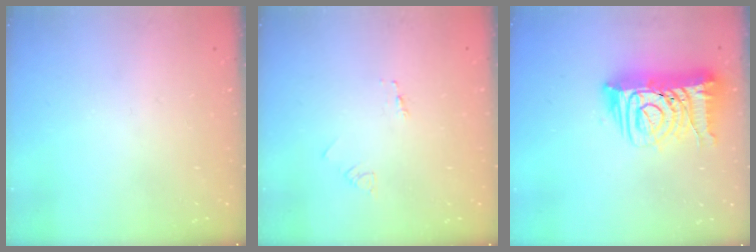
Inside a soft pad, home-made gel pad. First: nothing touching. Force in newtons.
{"total": 1.7, "press": 1.7, "slide": 0.2}
{"total": 16.8, "press": 16.7, "slide": 1.7}